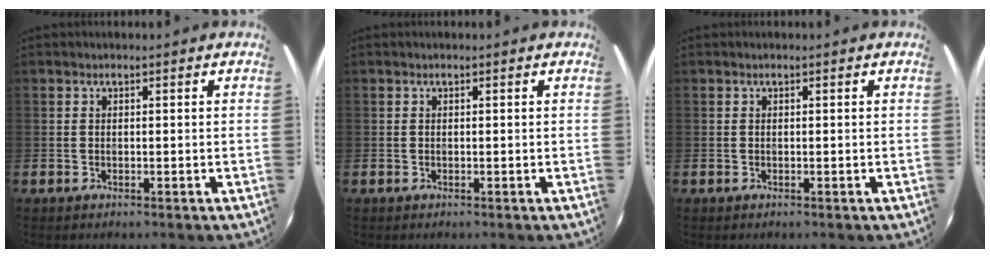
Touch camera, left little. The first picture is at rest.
{"total": 0.0}
{"total": 0.0}